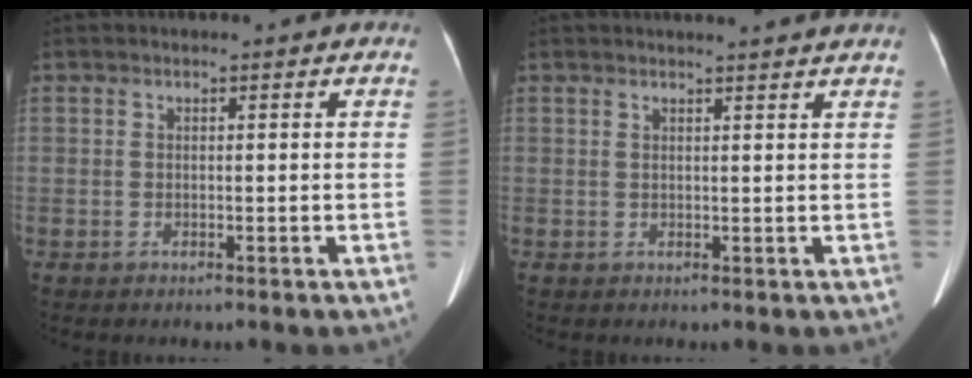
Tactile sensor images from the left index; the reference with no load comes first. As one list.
[{"total": 5.5, "force": [5.1, -0.6, 1.8], "torque": [-0.020, 0.012, 0.050]}]